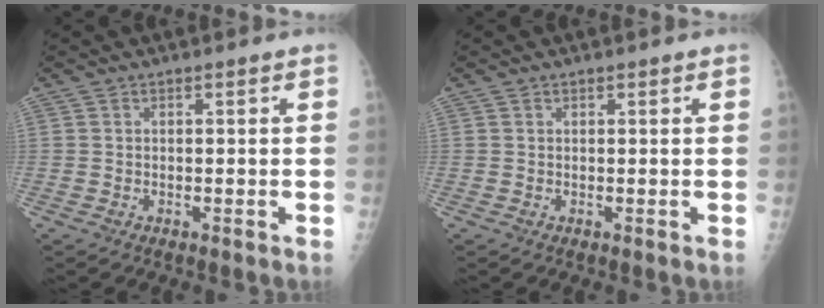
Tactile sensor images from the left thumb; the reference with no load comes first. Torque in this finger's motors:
{"motor_torque": [-0.21, 0.01, -0.22, -0.06, -0.01]}